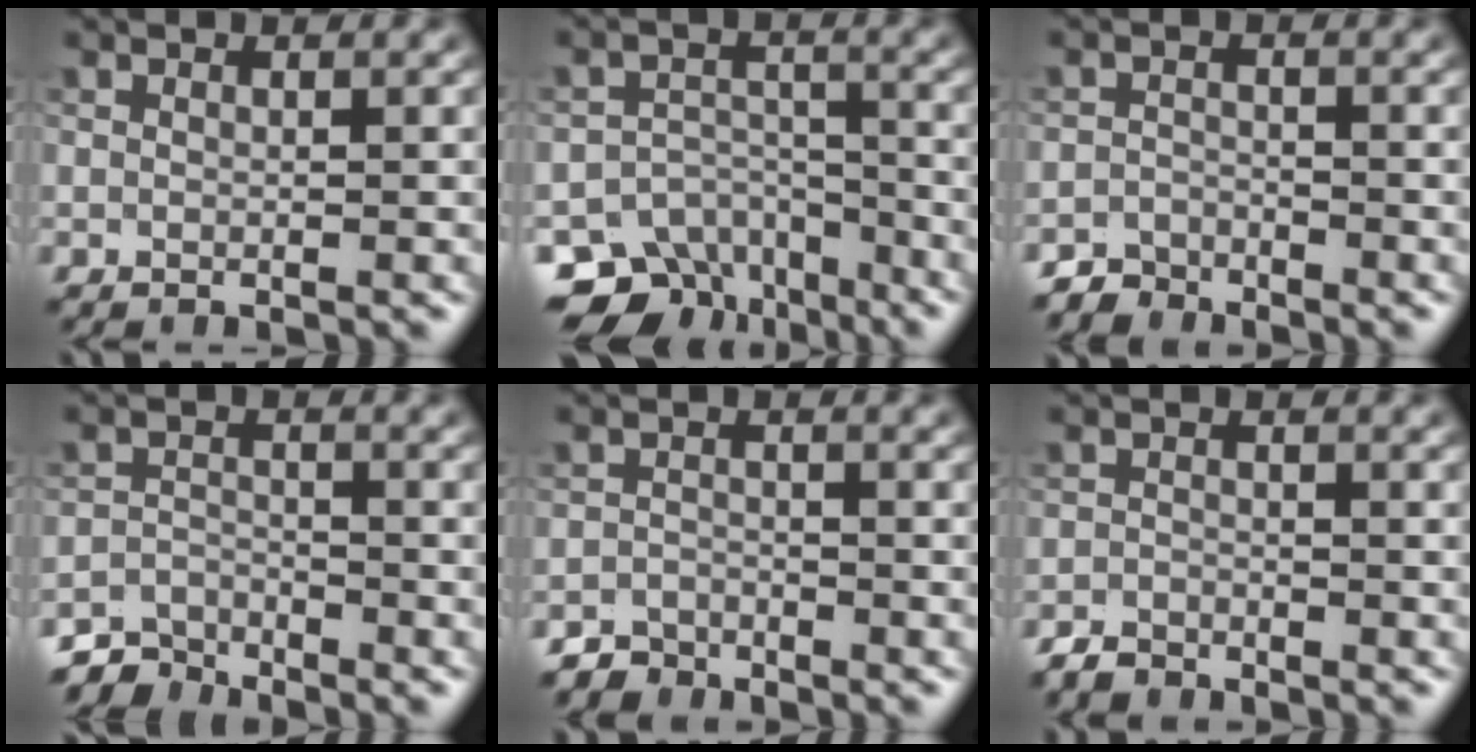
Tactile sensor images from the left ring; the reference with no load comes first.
{"total": 8.8, "force": [-6.7, 5.3, 2.2], "torque": [-0.008, -0.002, -0.095]}
{"total": 2.1, "force": [-2.0, 0.6, -0.1], "torque": [0.002, 0.004, -0.043]}
{"total": 3.7, "force": [-3.6, 1.0, 0.3], "torque": [0.000, -0.006, -0.065]}
{"total": 2.1, "force": [-2.0, 0.6, -0.1], "torque": [0.003, 0.003, -0.041]}
{"total": 1.7, "force": [-1.6, 0.5, 0.1], "torque": [-0.001, 0.000, -0.036]}